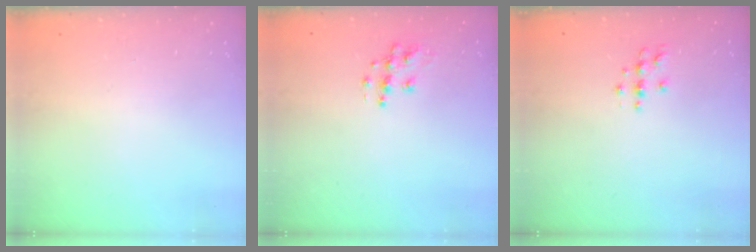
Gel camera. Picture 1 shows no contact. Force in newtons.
{"total": 9.0, "press": 9.0, "slide": 0.6}
{"total": 4.5, "press": 4.4, "slide": 0.5}